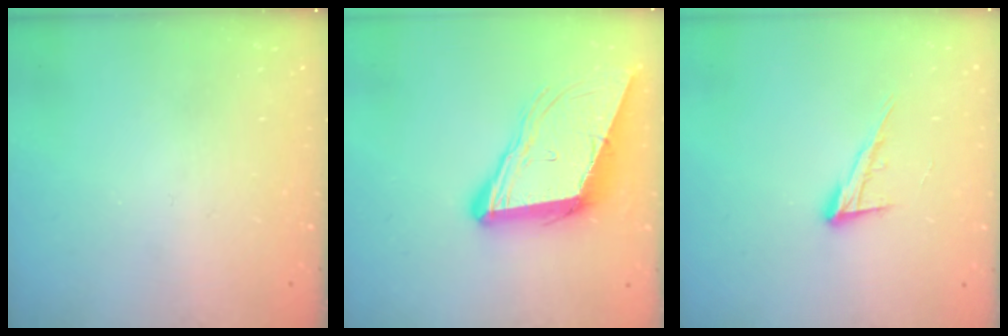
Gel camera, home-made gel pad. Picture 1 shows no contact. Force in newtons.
{"total": 12.0, "press": 11.5, "slide": 3.7}
{"total": 10.6, "press": 10.5, "slide": 1.6}